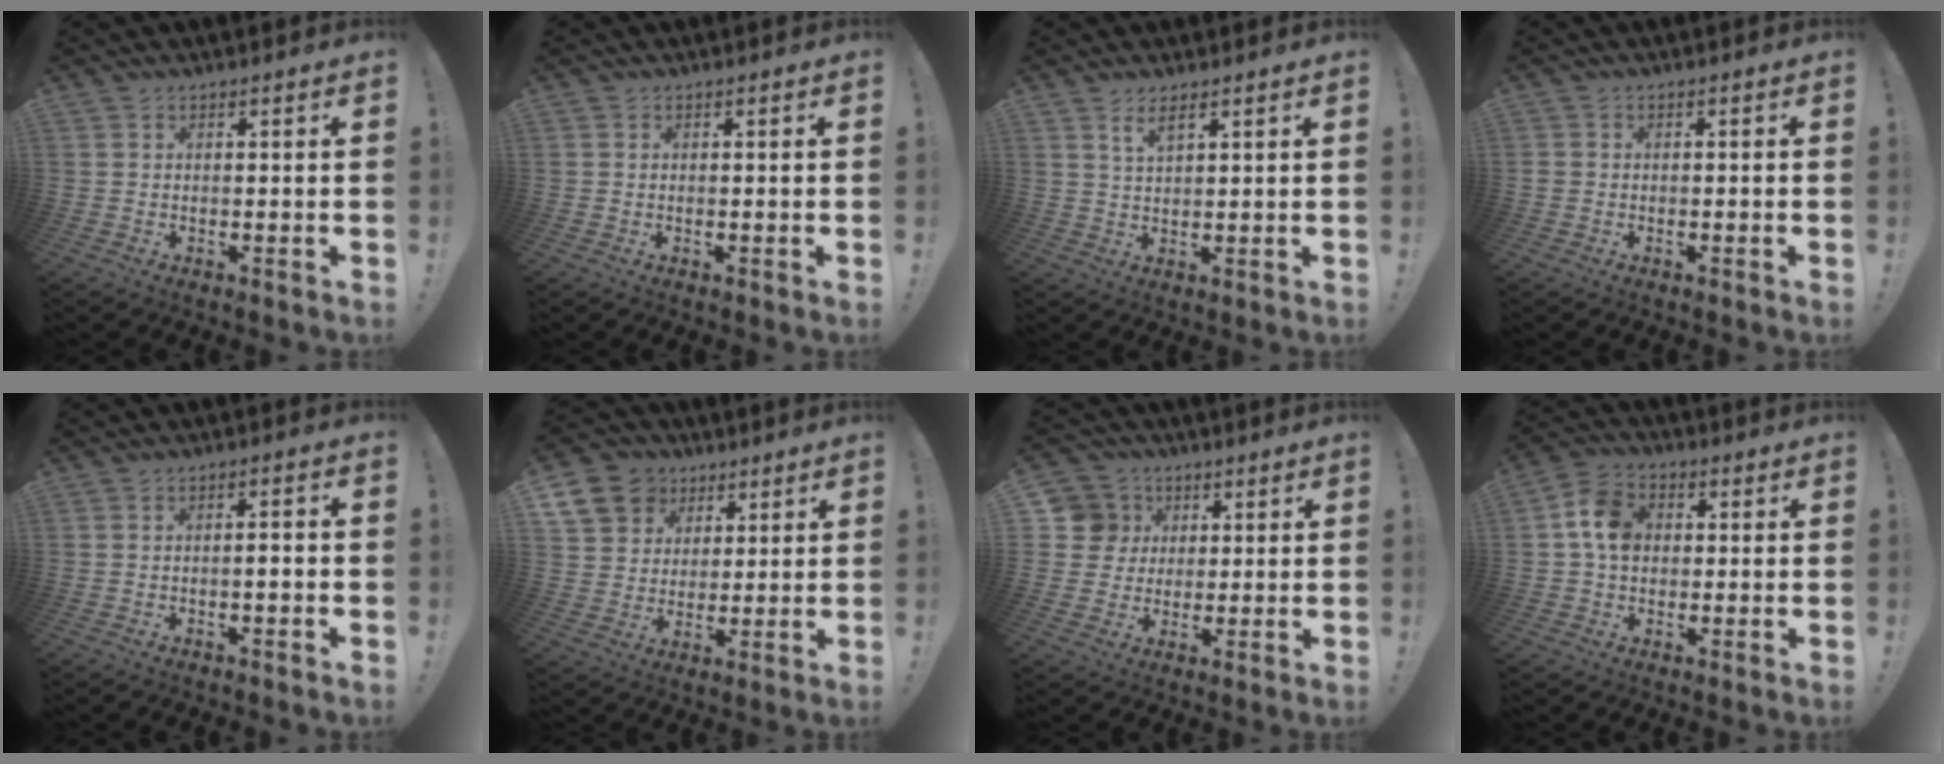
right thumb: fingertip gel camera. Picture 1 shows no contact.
{"total": 0.5, "force": [0.4, 0.4, -0.2], "torque": [0.003, 0.002, 0.006]}
{"total": 3.8, "force": [2.5, 0.9, 2.8], "torque": [-0.043, -0.013, 0.041]}
{"total": 1.1, "force": [-0.9, 0.7, 0.3], "torque": [-0.003, 0.003, -0.015]}
{"total": 2.5, "force": [-1.1, 0.2, 2.3], "torque": [-0.038, 0.000, -0.020]}
{"total": 12.5, "force": [5.4, 10.4, 4.3], "torque": [-0.064, -0.025, 0.111]}
{"total": 9.1, "force": [1.7, 8.7, 1.8], "torque": [-0.017, -0.002, 0.038]}
{"total": 10.5, "force": [1.2, 8.2, 6.5], "torque": [-0.113, 0.021, 0.029]}